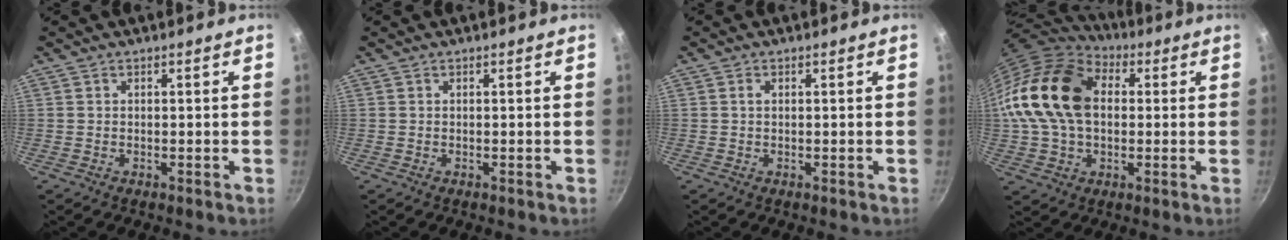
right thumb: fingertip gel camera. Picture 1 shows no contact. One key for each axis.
{"total": 0.0}
{"total": 0.7, "fx": 0.2, "fy": 0.5, "fz": 0.5, "tx": -0.009, "ty": 0.003, "tz": 0.003}
{"total": 21.2, "fx": 2.5, "fy": 14.6, "fz": 15.2, "tx": -0.281, "ty": 0.033, "tz": 0.033}